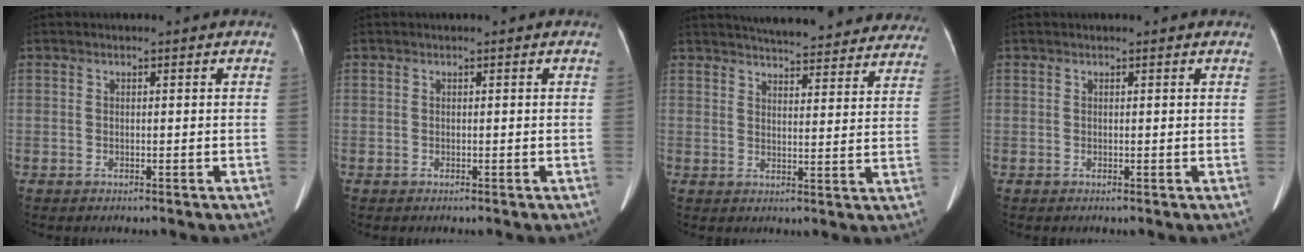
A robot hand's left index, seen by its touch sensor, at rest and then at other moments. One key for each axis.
{"total": 0.0}
{"total": 25.4, "fx": 23.2, "fy": 5.1, "fz": 9.2, "tx": -0.133, "ty": -0.029, "tz": 0.271}
{"total": 2.1, "fx": 1.7, "fy": 0.5, "fz": 1.0, "tx": -0.012, "ty": 0.020, "tz": 0.015}